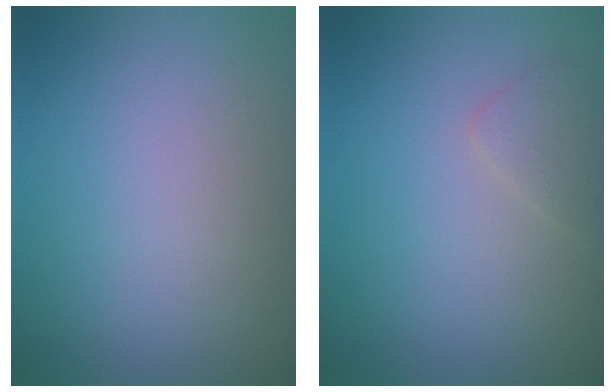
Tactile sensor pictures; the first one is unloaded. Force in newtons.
{"total": 1.2, "press": 1.2, "slide": 0.1}